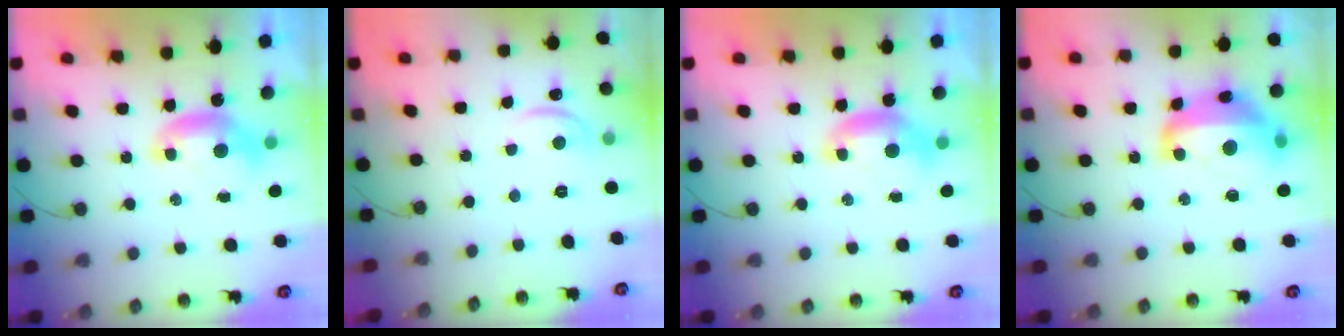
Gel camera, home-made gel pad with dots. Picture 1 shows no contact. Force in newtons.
{"total": 3.6, "press": 3.5, "slide": 0.8}
{"total": 0.0}
{"total": 10.6, "press": 10.4, "slide": 2.2}